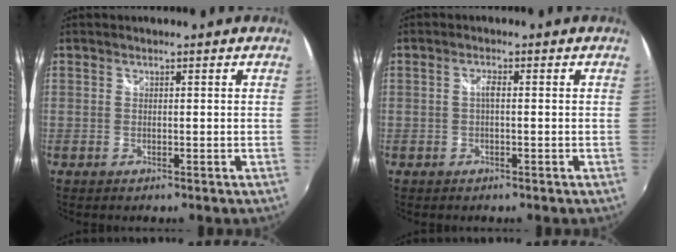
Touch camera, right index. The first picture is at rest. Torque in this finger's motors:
{"motor_torque": [0.38, -0.14, 0.13, 0.04]}